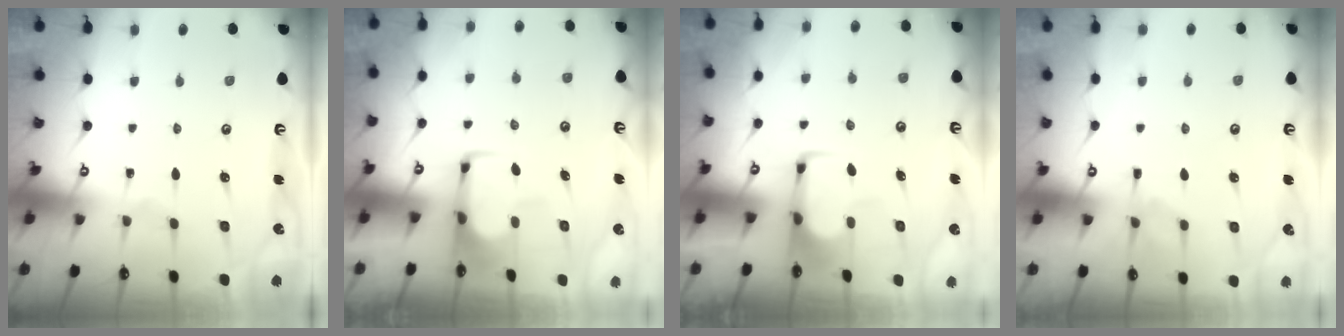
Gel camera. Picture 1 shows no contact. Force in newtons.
{"total": 1.7, "press": 1.7, "slide": 0.4}
{"total": 2.0, "press": 2.0, "slide": 0.4}
{"total": 6.7, "press": 6.6, "slide": 1.2}